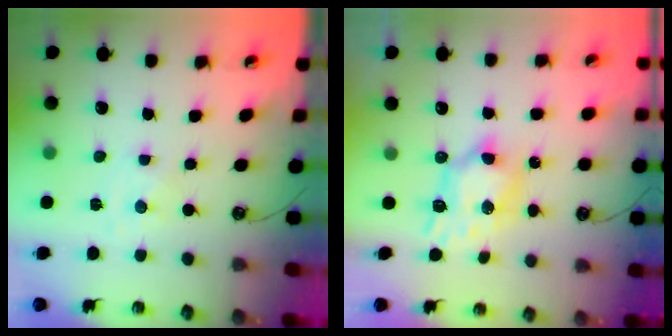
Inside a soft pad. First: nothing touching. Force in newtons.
{"total": 8.3, "press": 8.3, "slide": 0.5}